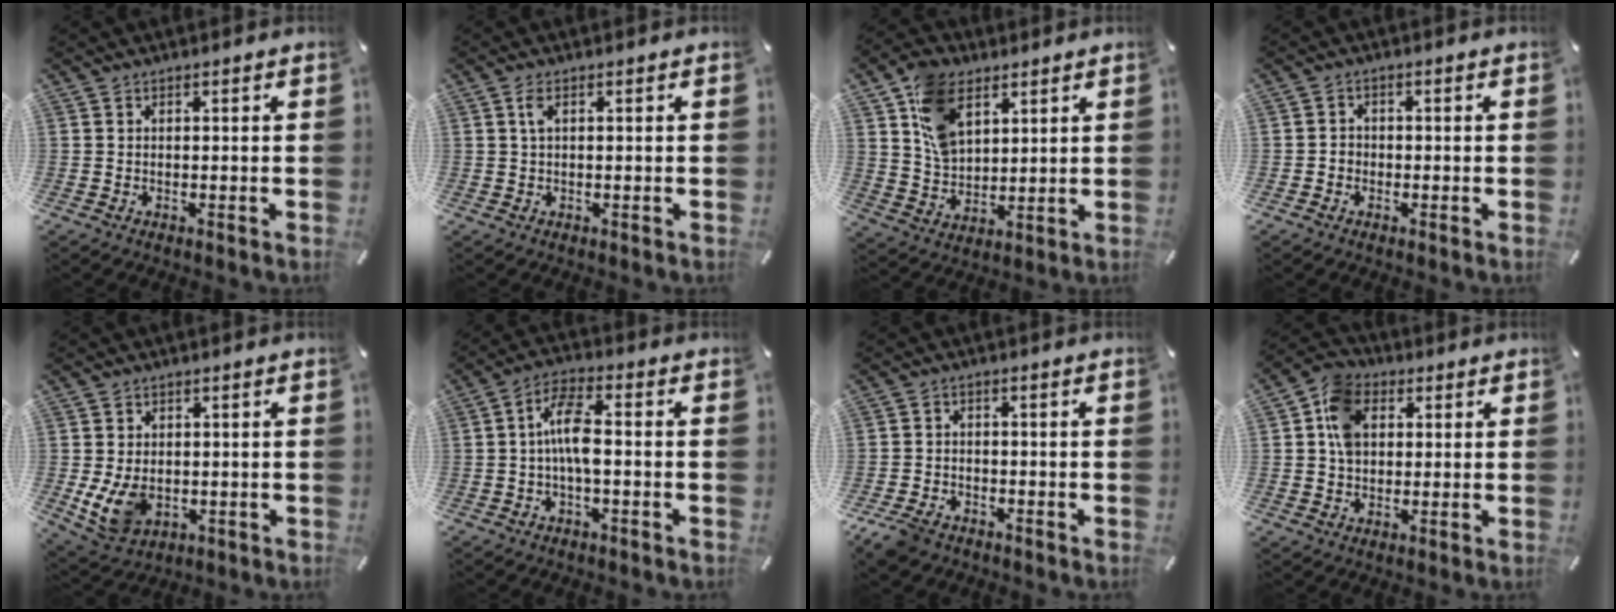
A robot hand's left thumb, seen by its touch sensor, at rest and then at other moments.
{"total": 2.2, "force": [0.7, 0.5, 2.0], "torque": [-0.041, 0.005, 0.011]}
{"total": 11.4, "force": [5.9, 7.5, 6.3], "torque": [-0.131, -0.009, 0.113]}
{"total": 1.7, "force": [-0.8, 1.5, 0.4], "torque": [-0.009, 0.008, -0.017]}
{"total": 7.3, "force": [-0.5, 5.8, 4.4], "torque": [-0.093, -0.001, -0.007]}
{"total": 8.7, "force": [-1.1, 3.2, 8.0], "torque": [-0.161, 0.008, -0.021]}
{"total": 4.7, "force": [-3.6, 2.5, 1.6], "torque": [-0.050, 0.012, -0.071]}
{"total": 9.0, "force": [1.9, 7.2, 5.2], "torque": [-0.099, 0.014, 0.038]}